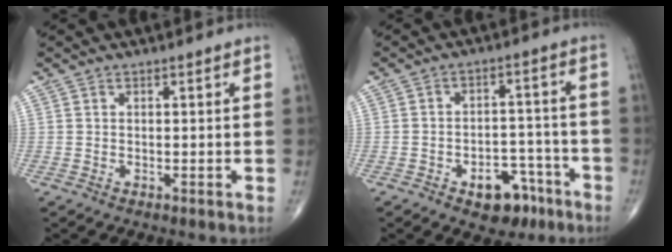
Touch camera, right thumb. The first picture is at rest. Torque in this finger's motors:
{"motor_torque": [1.38, 0.23, 0.30, -0.92, 0.06]}